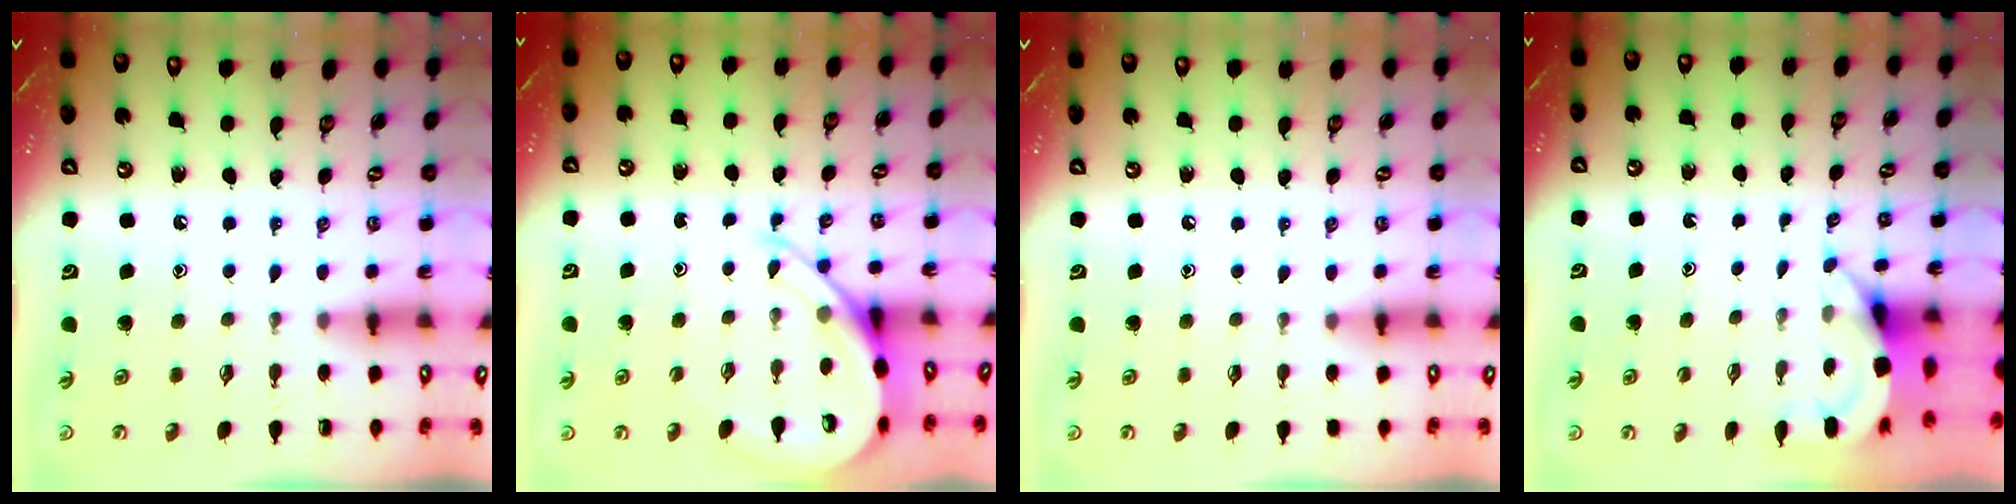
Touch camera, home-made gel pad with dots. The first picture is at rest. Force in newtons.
{"total": 9.9, "press": 9.8, "slide": 1.0}
{"total": 2.8, "press": 2.8, "slide": 0.5}
{"total": 3.7, "press": 3.7, "slide": 0.2}